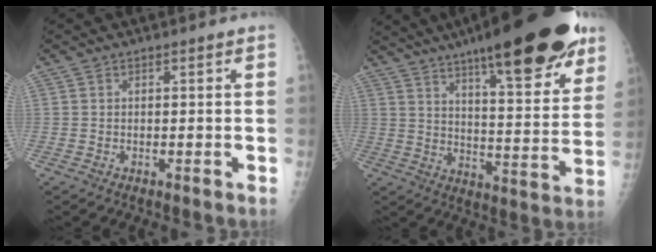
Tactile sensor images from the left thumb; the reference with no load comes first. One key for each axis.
{"total": 27.8, "fx": 18.4, "fy": 6.7, "fz": 19.7, "tx": -0.259, "ty": -0.060, "tz": 0.263}